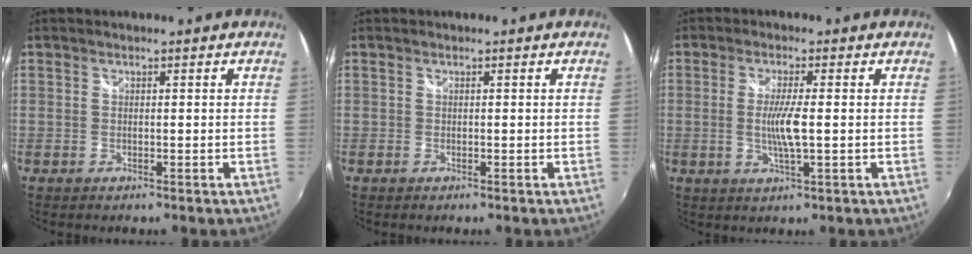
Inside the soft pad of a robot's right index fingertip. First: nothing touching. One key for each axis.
{"total": 0.0}
{"total": 5.2, "fx": -0.3, "fy": 0.3, "fz": 5.2, "tx": -0.098, "ty": -0.007, "tz": -0.007}